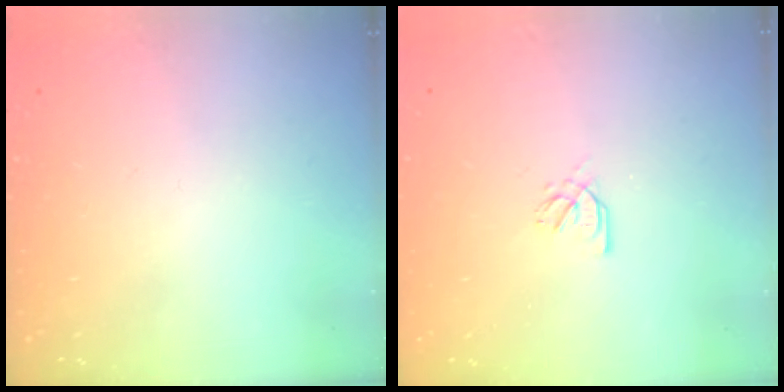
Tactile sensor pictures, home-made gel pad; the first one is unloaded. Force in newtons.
{"total": 1.7, "press": 1.6, "slide": 0.5}